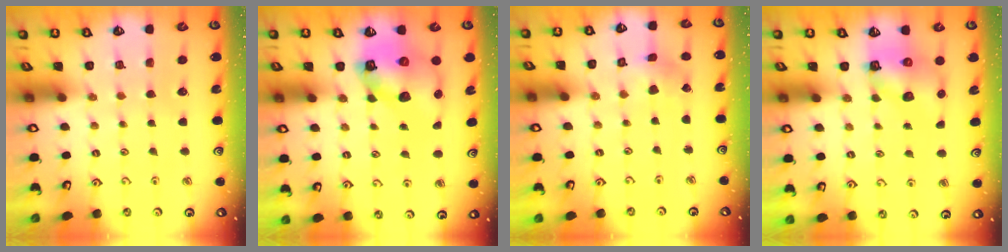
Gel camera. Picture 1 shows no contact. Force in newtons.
{"total": 12.5, "press": 12.4, "slide": 1.8}
{"total": 1.6, "press": 1.6, "slide": 0.0}
{"total": 7.3, "press": 7.2, "slide": 0.9}